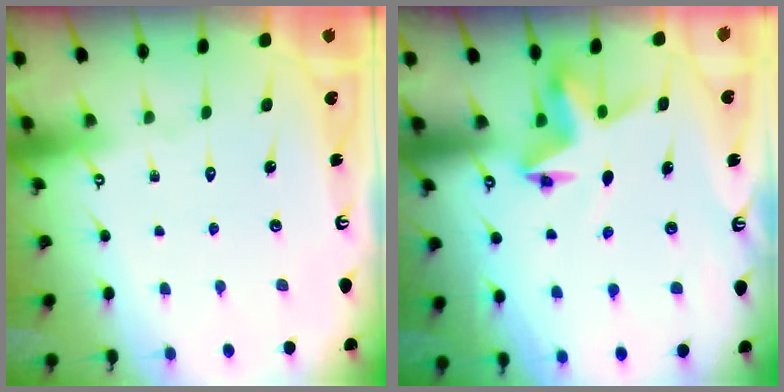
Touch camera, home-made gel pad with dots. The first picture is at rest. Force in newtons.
{"total": 4.3, "press": 4.3, "slide": 0.1}